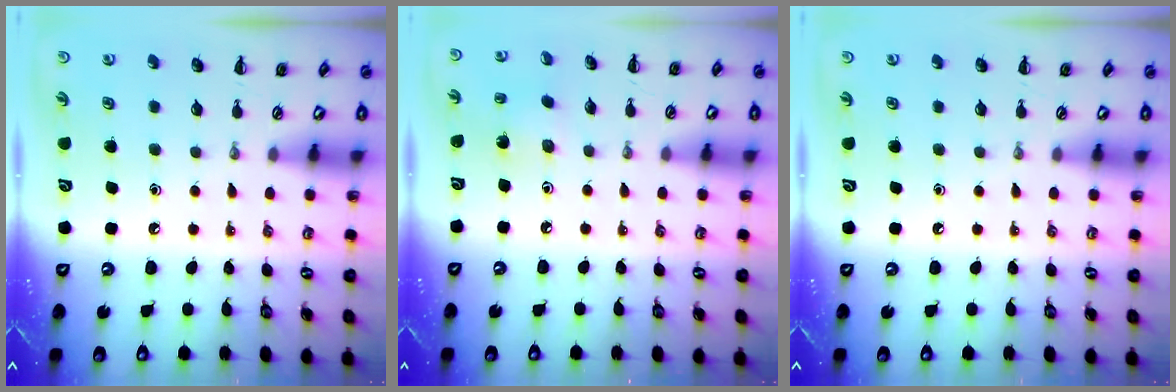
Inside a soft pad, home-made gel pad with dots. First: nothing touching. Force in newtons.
{"total": 1.4, "press": 1.2, "slide": 0.6}
{"total": 0.0}